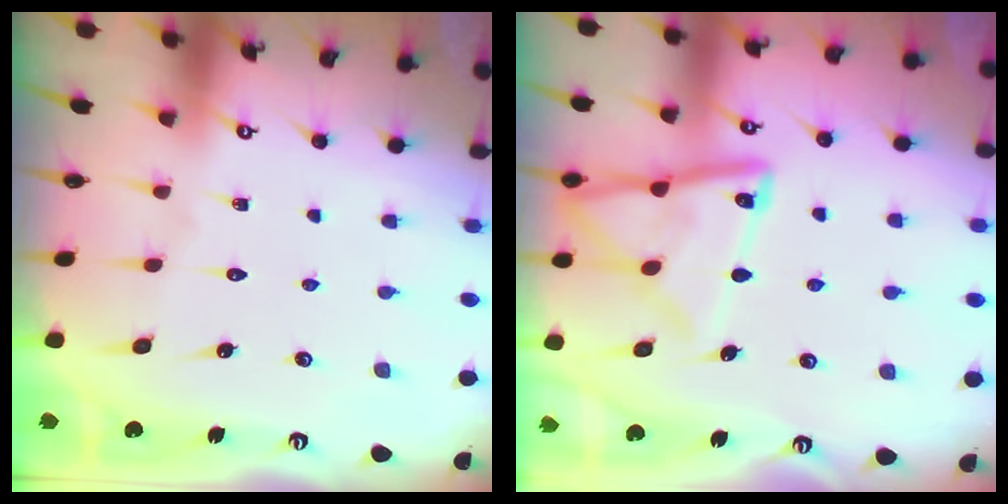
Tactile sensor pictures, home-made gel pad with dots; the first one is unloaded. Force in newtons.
{"total": 14.6, "press": 14.5, "slide": 1.2}